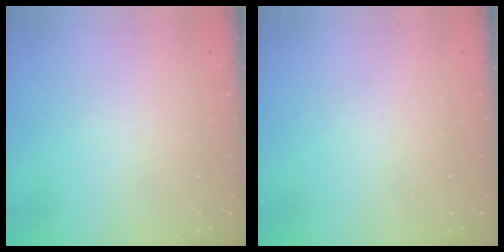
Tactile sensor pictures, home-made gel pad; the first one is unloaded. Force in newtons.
{"total": 0.0}